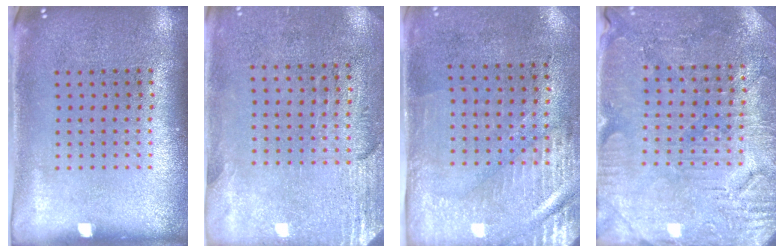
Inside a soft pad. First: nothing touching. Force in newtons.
{"total": 2.8, "press": 2.5, "slide": 1.4}
{"total": 3.0, "press": 2.5, "slide": 1.6}
{"total": 3.1, "press": 3.1, "slide": 0.6}